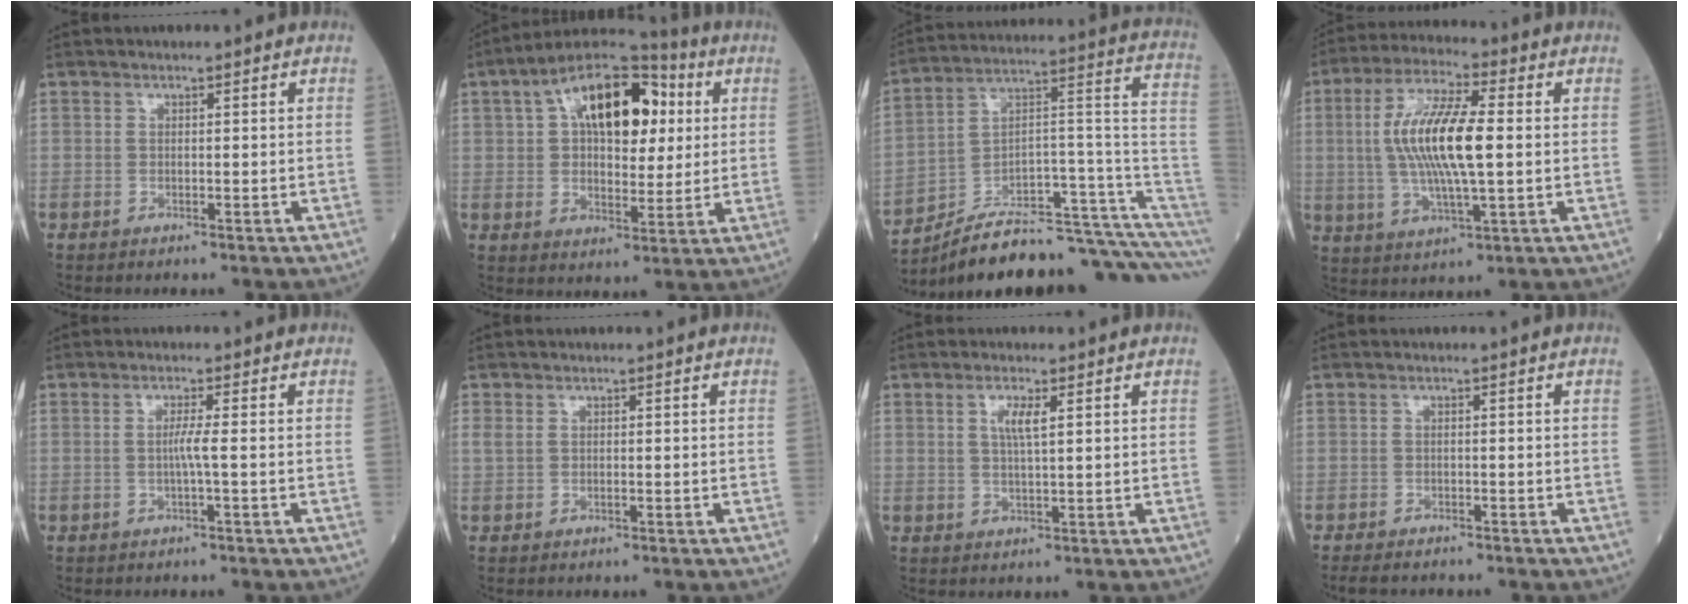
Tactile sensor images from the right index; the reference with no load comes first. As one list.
[{"total": 15.9, "force": [4.7, 7.6, 13.2], "torque": [-0.213, 0.040, 0.071]}, {"total": 19.8, "force": [-16.0, 1.3, 11.5], "torque": [-0.115, 0.069, -0.245]}, {"total": 13.2, "force": [0.7, 2.5, 13.0], "torque": [-0.261, 0.005, 0.012]}, {"total": 2.0, "force": [-0.3, -0.5, 1.9], "torque": [-0.038, -0.001, -0.008]}, {"total": 1.2, "force": [0.2, 0.8, 0.9], "torque": [-0.029, 0.007, 0.008]}, {"total": 3.2, "force": [1.1, 0.4, 3.0], "torque": [-0.062, 0.000, 0.020]}, {"total": 5.2, "force": [-4.5, 1.5, 2.1], "torque": [-0.031, -0.008, -0.061]}]